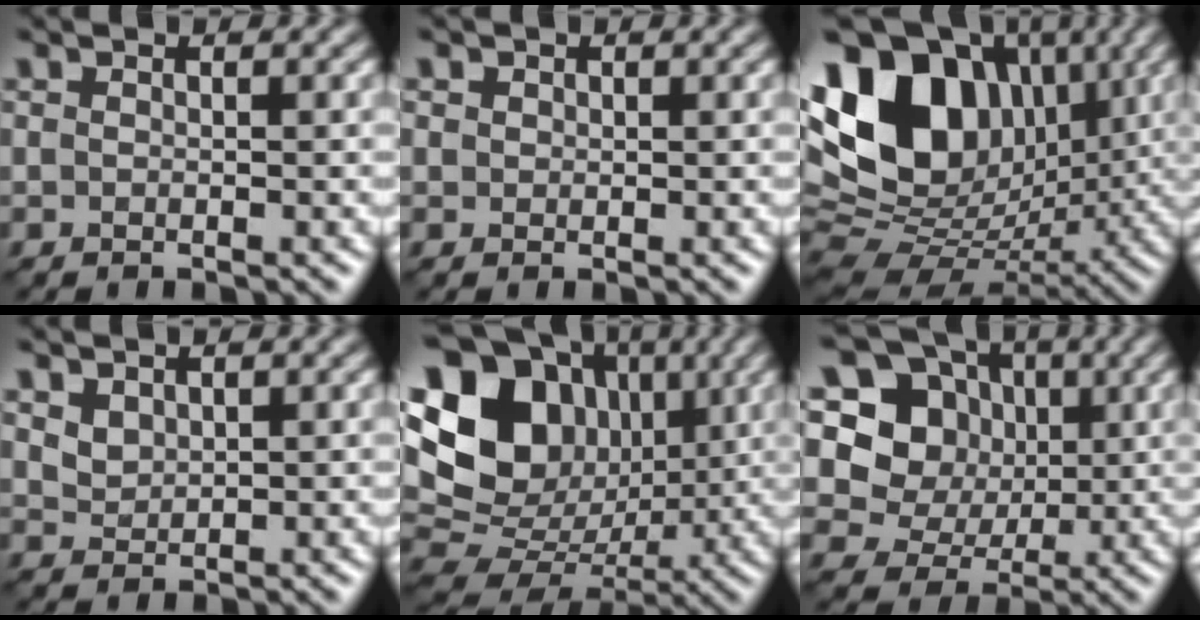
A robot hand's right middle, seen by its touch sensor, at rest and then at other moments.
{"total": 0.8, "force": [0.3, 0.7, 0.0], "torque": [-0.001, -0.006, 0.007]}
{"total": 16.4, "force": [4.4, 11.4, 11.0], "torque": [-0.216, 0.028, 0.066]}
{"total": 2.2, "force": [1.3, 1.5, 1.0], "torque": [-0.028, -0.001, 0.026]}
{"total": 20.2, "force": [5.2, 16.7, 10.1], "torque": [-0.230, 0.055, 0.084]}
{"total": 11.0, "force": [2.8, 9.7, 4.5], "torque": [-0.118, 0.029, 0.033]}